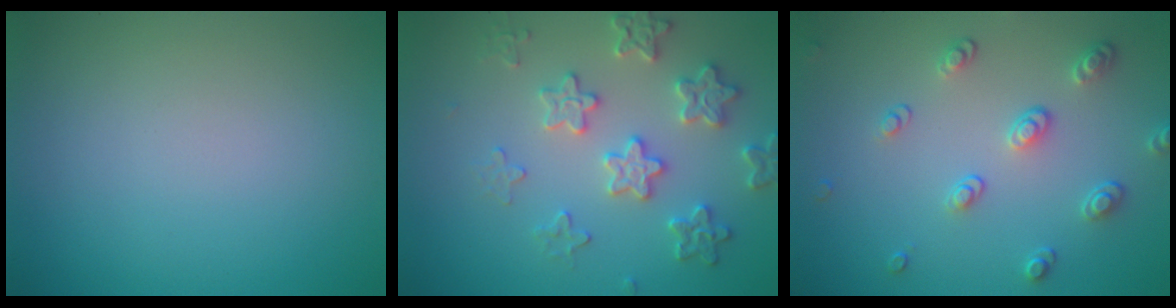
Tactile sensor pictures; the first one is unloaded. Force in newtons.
{"total": 3.6, "press": 3.6, "slide": 0.8}
{"total": 2.8, "press": 2.5, "slide": 1.1}